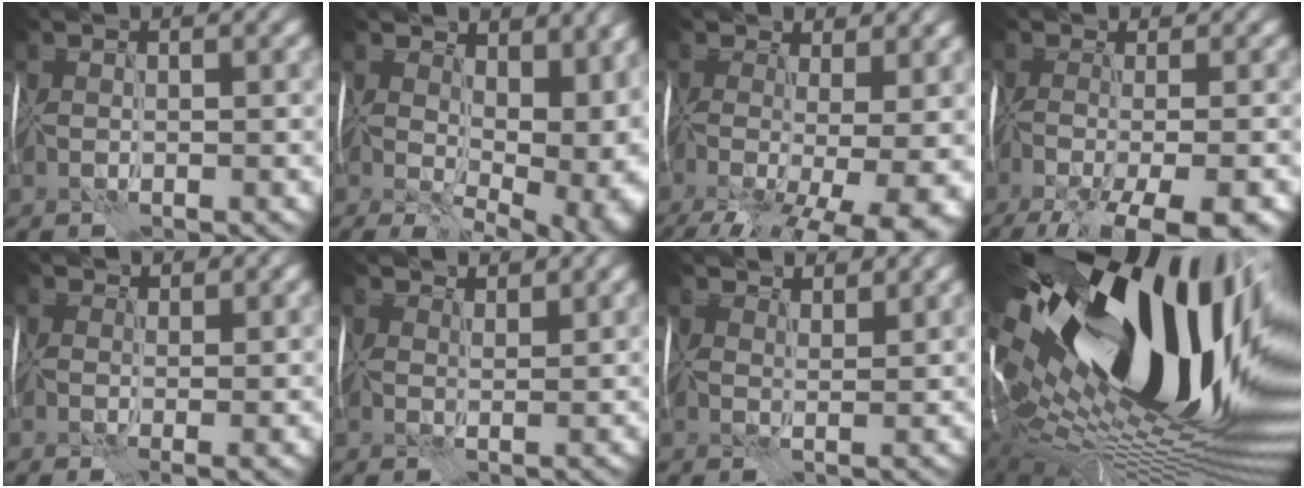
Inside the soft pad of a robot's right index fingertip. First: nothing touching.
{"total": 14.7, "force": [2.7, 8.8, 11.4], "torque": [-0.131, 0.008, 0.078]}
{"total": 16.4, "force": [-6.6, 8.0, 12.7], "torque": [-0.200, -0.016, -0.034]}
{"total": 12.6, "force": [-8.6, 4.6, 8.0], "torque": [-0.130, -0.028, -0.096]}
{"total": 3.3, "force": [1.7, 1.7, 2.2], "torque": [-0.039, 0.009, 0.017]}
{"total": 3.8, "force": [3.4, 1.4, 1.0], "torque": [-0.027, 0.011, 0.038]}
{"total": 4.3, "force": [3.9, 1.5, 1.1], "torque": [-0.029, 0.010, 0.045]}
{"total": 21.2, "force": [5.1, 10.9, 17.4], "torque": [-0.314, 0.007, 0.066]}